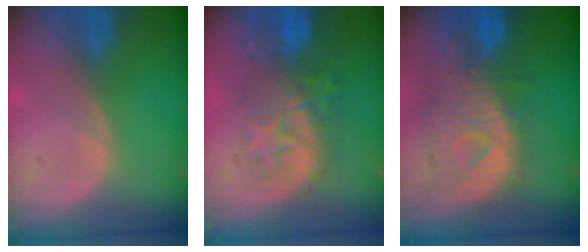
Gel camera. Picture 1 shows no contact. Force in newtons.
{"total": 9.0, "press": 8.7, "slide": 2.2}
{"total": 10.7, "press": 9.7, "slide": 4.7}